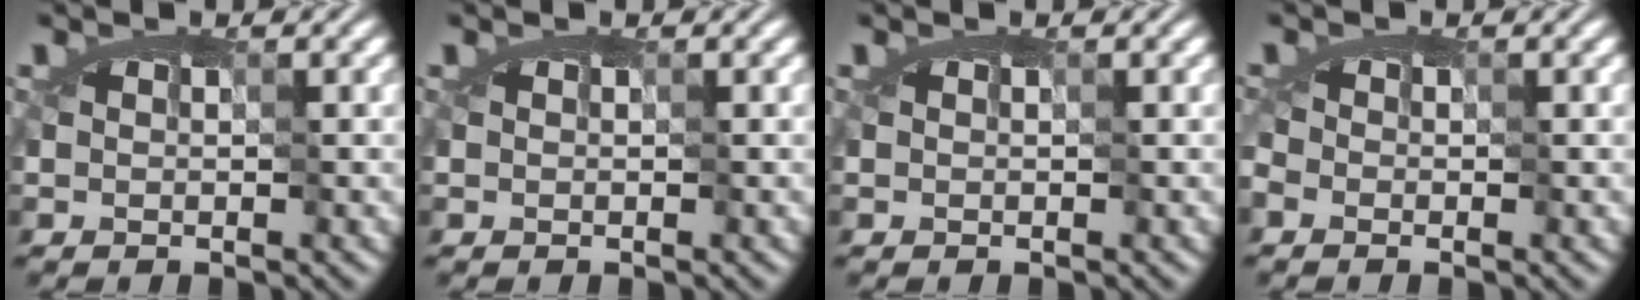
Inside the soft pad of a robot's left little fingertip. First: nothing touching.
{"total": 0.0}
{"total": 0.0}
{"total": 1.1, "force": [0.2, 0.9, 0.6], "torque": [-0.016, 0.001, 0.001]}